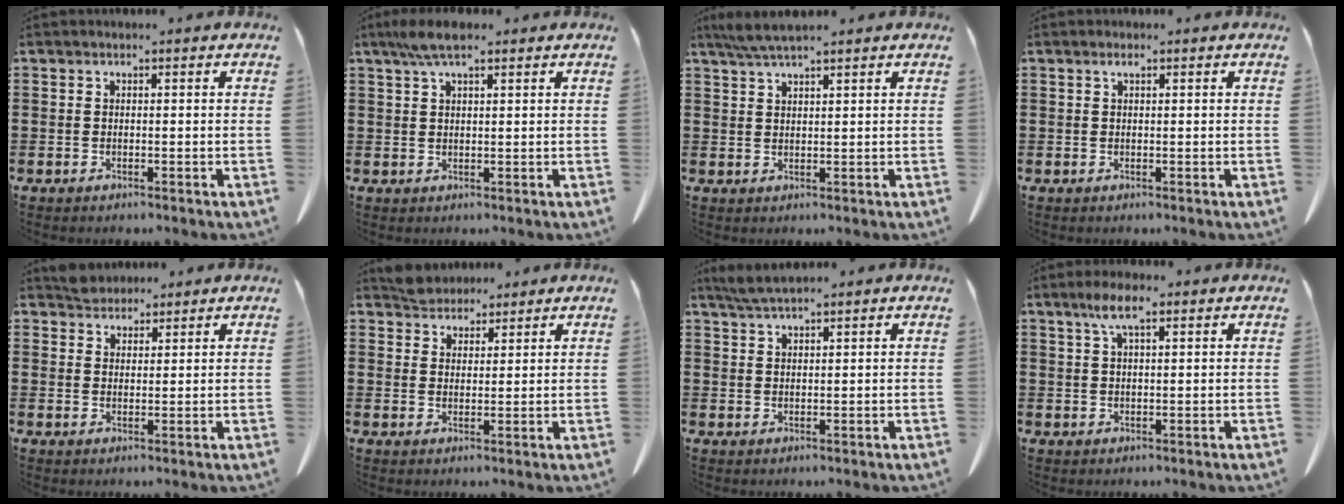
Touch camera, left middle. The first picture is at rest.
{"total": 4.3, "force": [2.7, 1.1, 3.2], "torque": [-0.068, 0.002, 0.049]}
{"total": 3.7, "force": [3.0, 0.1, 2.1], "torque": [-0.048, -0.006, 0.056]}
{"total": 0.8, "force": [0.4, 0.2, 0.7], "torque": [-0.015, 0.000, 0.008]}
{"total": 3.1, "force": [2.9, 1.0, 0.2], "torque": [-0.013, -0.001, 0.058]}
{"total": 3.8, "force": [3.6, 1.3, 0.2], "torque": [-0.016, -0.004, 0.071]}
{"total": 2.7, "force": [2.3, 0.1, 1.4], "torque": [-0.033, -0.002, 0.045]}
{"total": 4.4, "force": [2.3, 1.3, 3.6], "torque": [-0.078, 0.004, 0.040]}